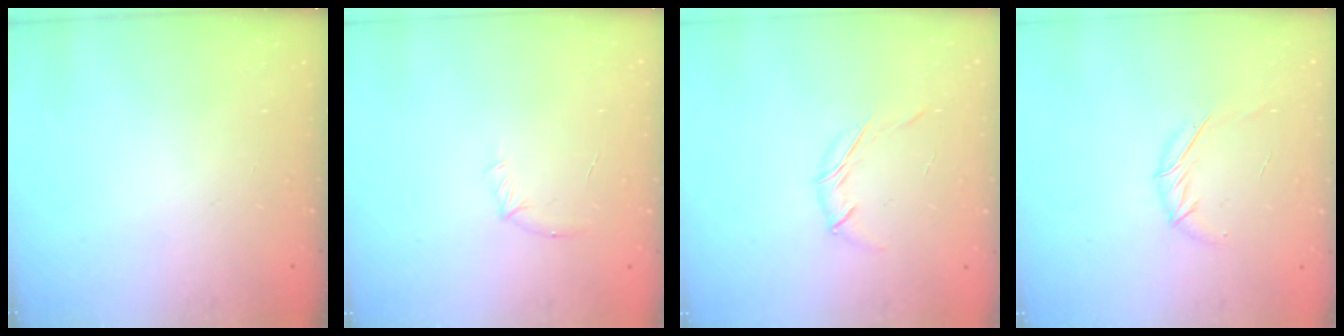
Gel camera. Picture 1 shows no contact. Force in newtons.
{"total": 5.0, "press": 4.9, "slide": 1.3}
{"total": 5.1, "press": 5.0, "slide": 1.1}
{"total": 5.7, "press": 5.5, "slide": 1.4}